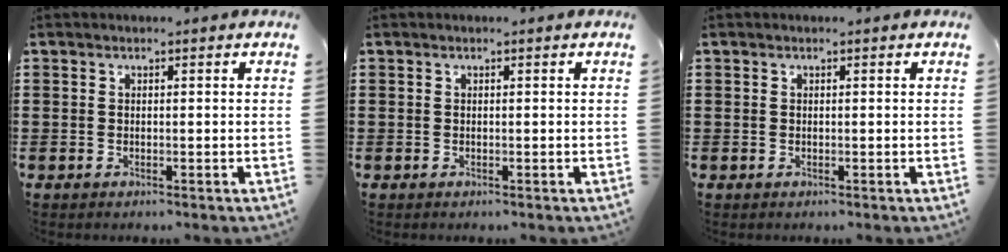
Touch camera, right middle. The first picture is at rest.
{"total": 0.0}
{"total": 0.0}